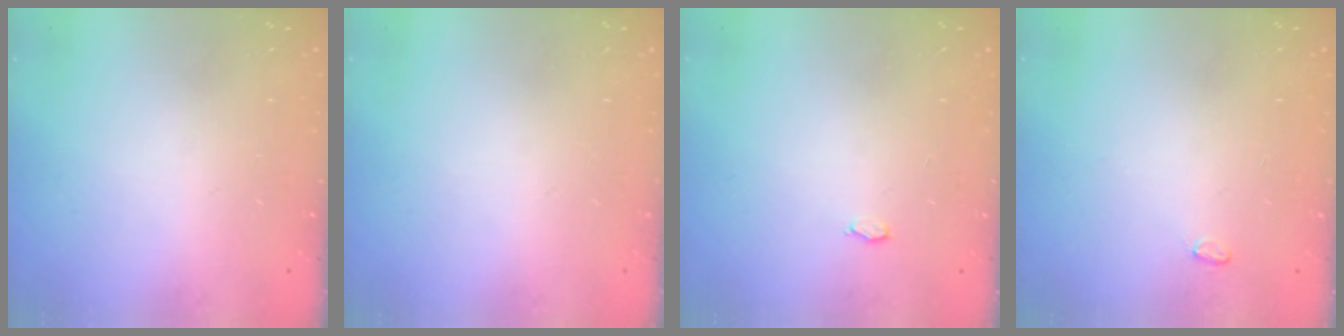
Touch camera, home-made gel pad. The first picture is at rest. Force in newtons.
{"total": 0.0}
{"total": 2.8, "press": 2.8, "slide": 0.3}
{"total": 2.6, "press": 2.6, "slide": 0.3}